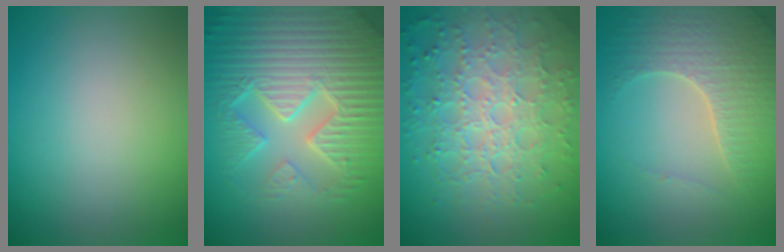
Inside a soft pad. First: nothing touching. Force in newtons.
{"total": 9.3, "press": 6.6, "slide": 6.5}
{"total": 7.7, "press": 5.7, "slide": 5.2}
{"total": 4.3, "press": 4.0, "slide": 1.5}